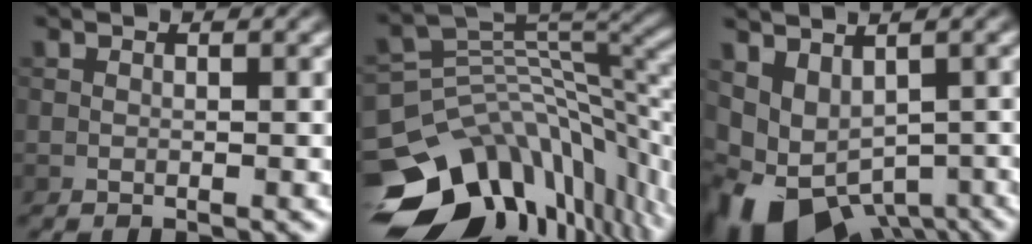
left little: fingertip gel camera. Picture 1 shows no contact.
{"total": 13.7, "force": [-7.2, 8.4, 8.2], "torque": [-0.173, -0.008, -0.107]}
{"total": 8.3, "force": [-3.6, 5.3, 5.2], "torque": [-0.090, -0.024, -0.036]}